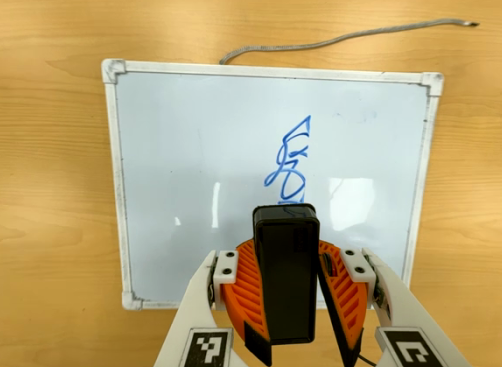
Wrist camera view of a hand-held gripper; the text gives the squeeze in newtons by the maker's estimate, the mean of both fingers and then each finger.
{"total": 10.6, "left": 10.8, "right": 10.3}